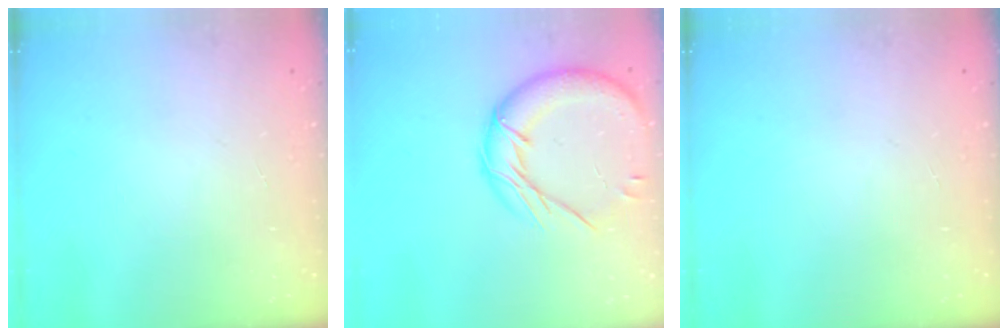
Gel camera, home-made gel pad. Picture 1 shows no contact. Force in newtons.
{"total": 15.4, "press": 15.4, "slide": 1.3}
{"total": 0.0}